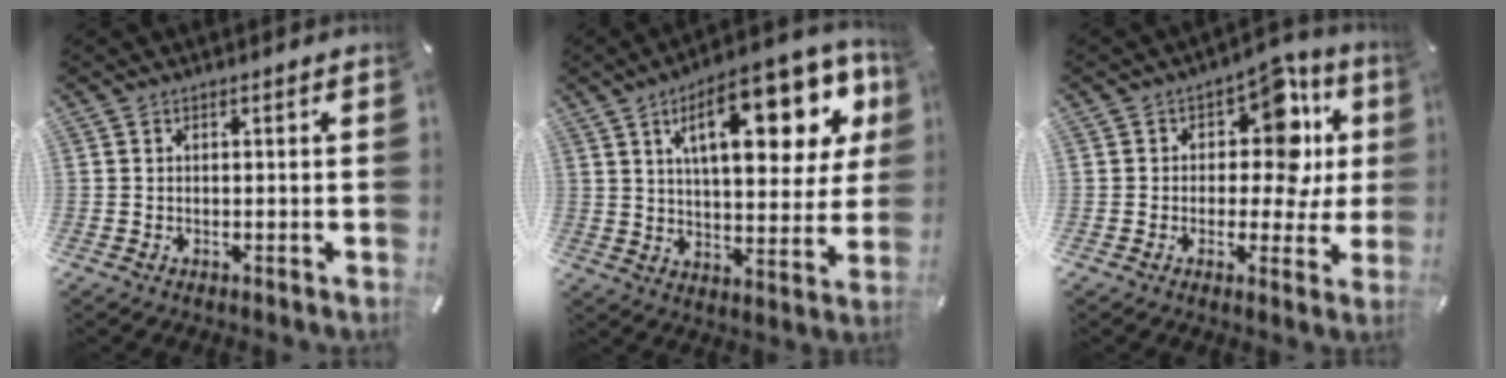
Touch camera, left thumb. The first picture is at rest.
{"total": 22.6, "force": [9.6, 9.4, 18.2], "torque": [-0.267, -0.030, 0.144]}
{"total": 14.1, "force": [4.9, 8.4, 10.2], "torque": [-0.137, -0.029, 0.081]}